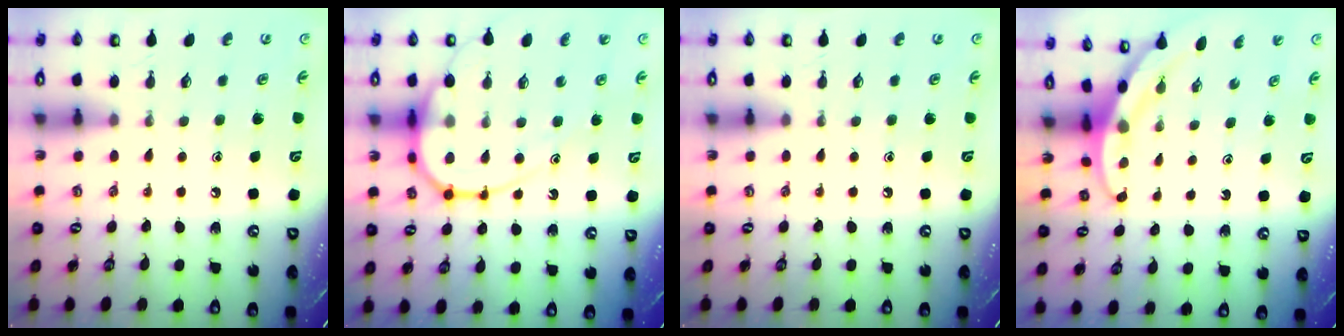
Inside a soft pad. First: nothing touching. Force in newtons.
{"total": 14.0, "press": 14.0, "slide": 1.4}
{"total": 0.0}
{"total": 3.4, "press": 3.4, "slide": 0.1}